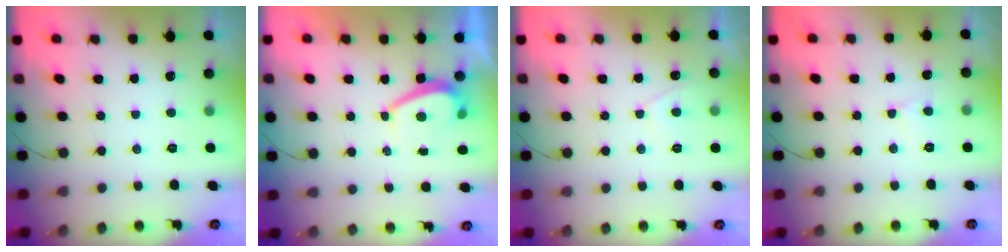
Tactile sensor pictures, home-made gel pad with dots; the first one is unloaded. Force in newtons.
{"total": 1.7, "press": 1.6, "slide": 0.6}
{"total": 2.7, "press": 2.7, "slide": 0.6}
{"total": 4.9, "press": 4.8, "slide": 0.5}